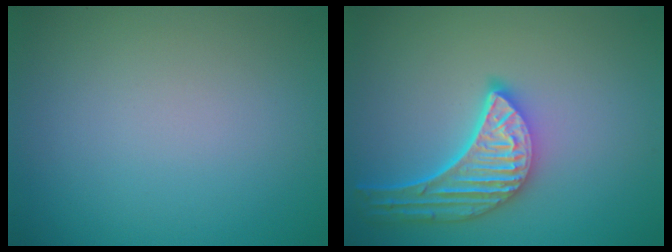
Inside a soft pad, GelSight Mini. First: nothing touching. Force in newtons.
{"total": 5.5, "press": 4.4, "slide": 3.4}